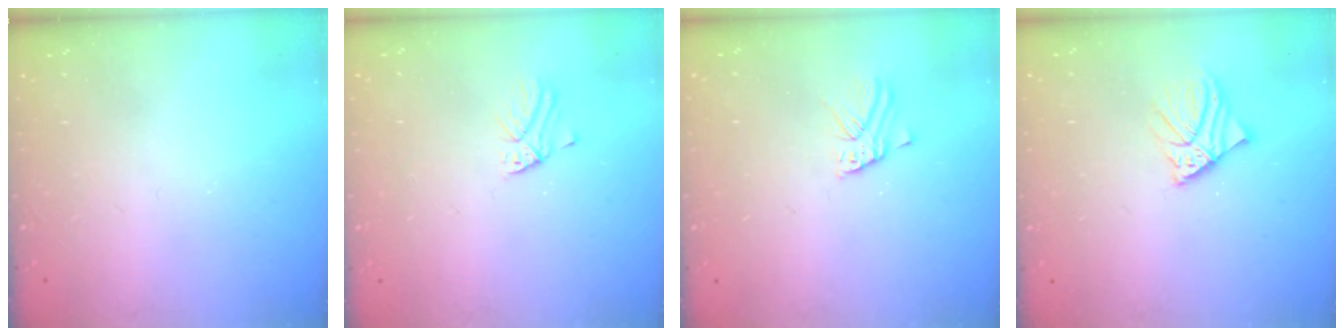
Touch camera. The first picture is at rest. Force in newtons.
{"total": 1.8, "press": 1.8, "slide": 0.1}
{"total": 2.4, "press": 2.4, "slide": 0.2}
{"total": 3.7, "press": 3.7, "slide": 0.3}